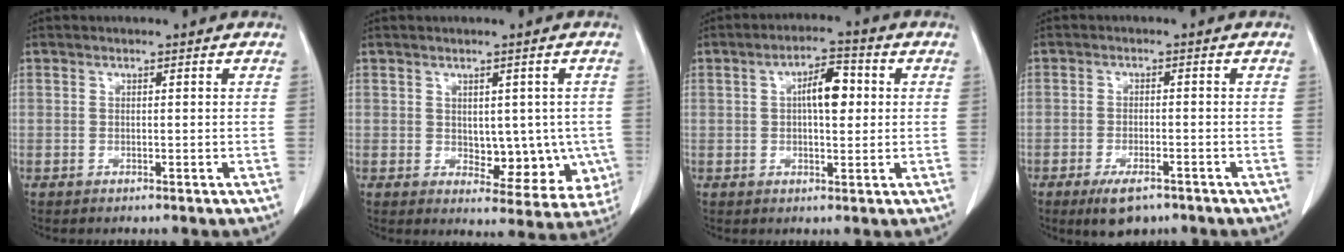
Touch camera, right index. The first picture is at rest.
{"total": 8.7, "force": [-0.8, 5.3, 6.9], "torque": [-0.064, 0.003, 0.005]}
{"total": 6.1, "force": [1.0, 2.3, 5.6], "torque": [-0.094, 0.014, 0.015]}
{"total": 5.4, "force": [-3.6, 1.9, 3.5], "torque": [-0.061, -0.006, -0.052]}